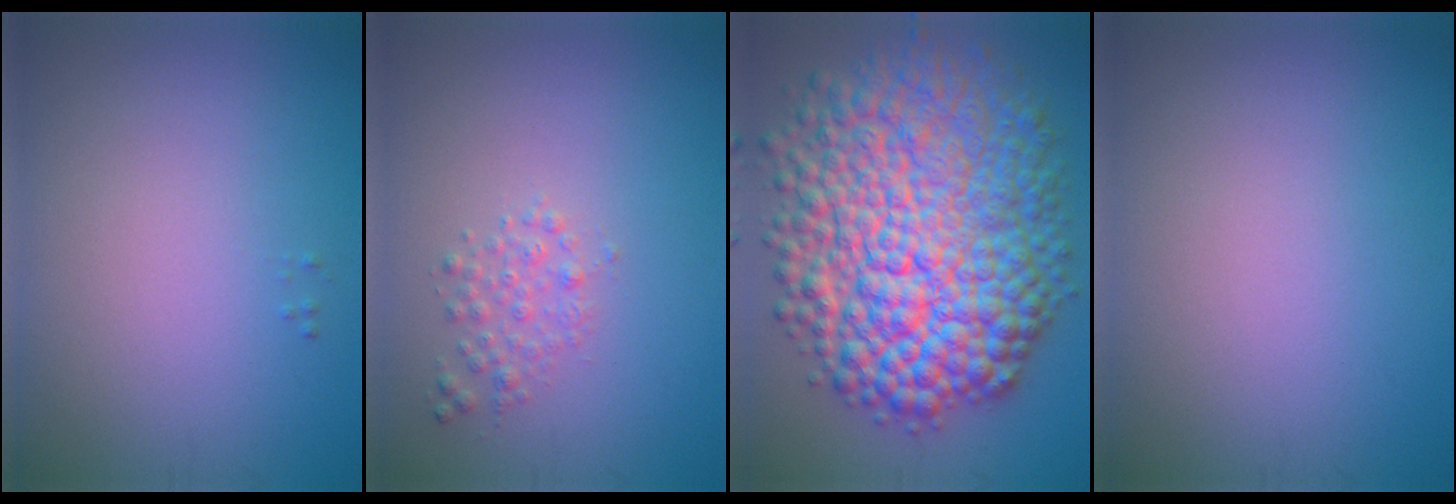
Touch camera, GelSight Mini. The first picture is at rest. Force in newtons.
{"total": 1.5, "press": 1.5, "slide": 0.1}
{"total": 14.6, "press": 14.6, "slide": 0.1}
{"total": 0.0}